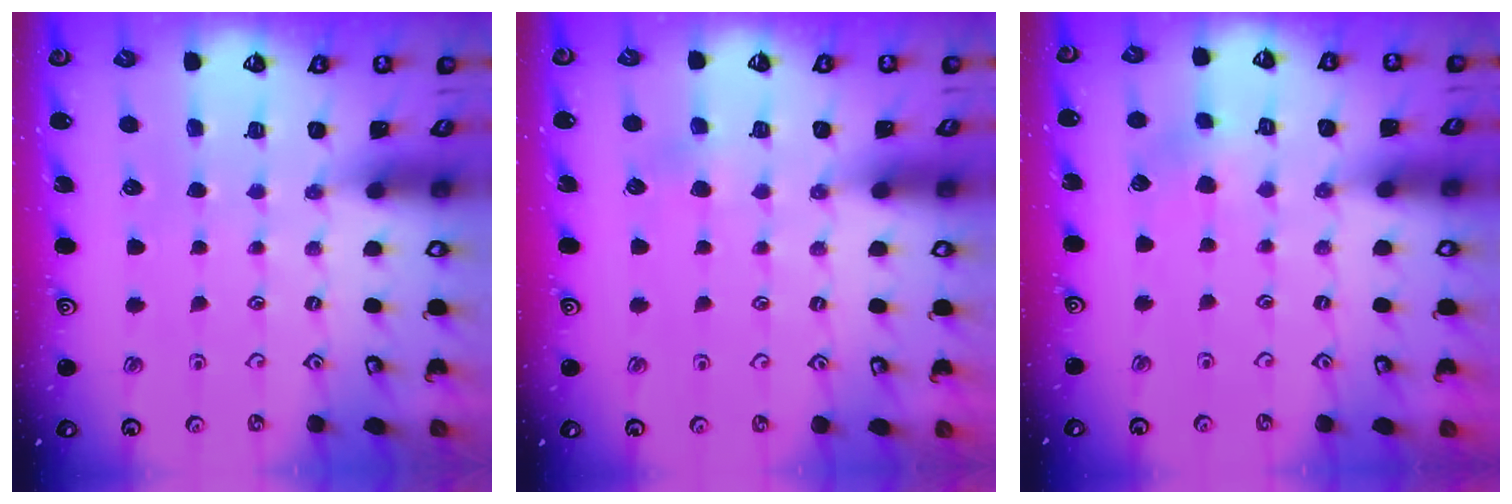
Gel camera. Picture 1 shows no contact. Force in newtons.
{"total": 3.8, "press": 3.8, "slide": 0.3}
{"total": 3.2, "press": 3.1, "slide": 0.5}